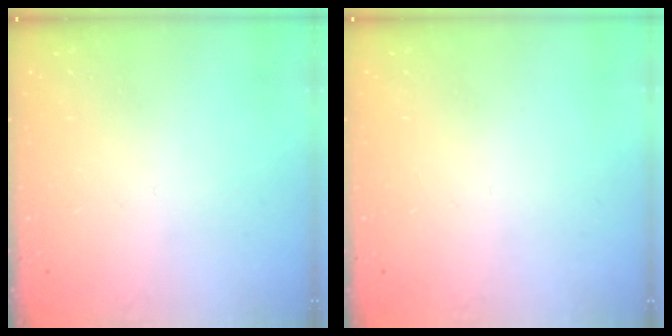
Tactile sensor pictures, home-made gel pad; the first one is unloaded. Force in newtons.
{"total": 0.0}